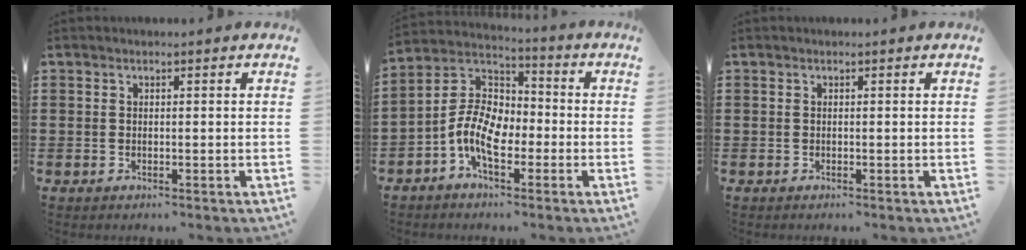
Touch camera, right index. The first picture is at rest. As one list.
[{"total": 9.5, "force": [-3.2, 5.2, 7.2], "torque": [-0.177, -0.006, -0.069]}, {"total": 0.0}]